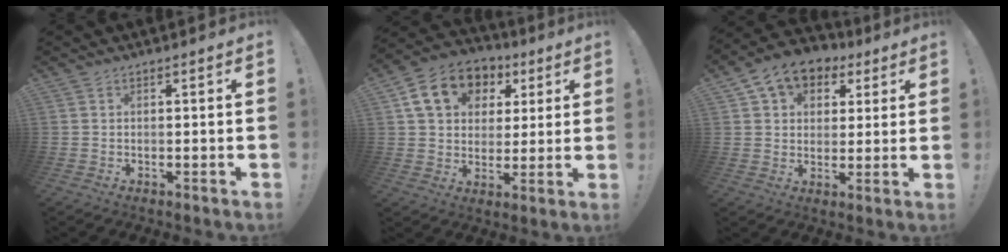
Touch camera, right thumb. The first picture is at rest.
{"total": 15.1, "force": [6.3, 11.6, 7.3], "torque": [-0.115, -0.012, 0.125]}
{"total": 9.6, "force": [5.0, 7.3, 3.7], "torque": [-0.061, -0.025, 0.100]}